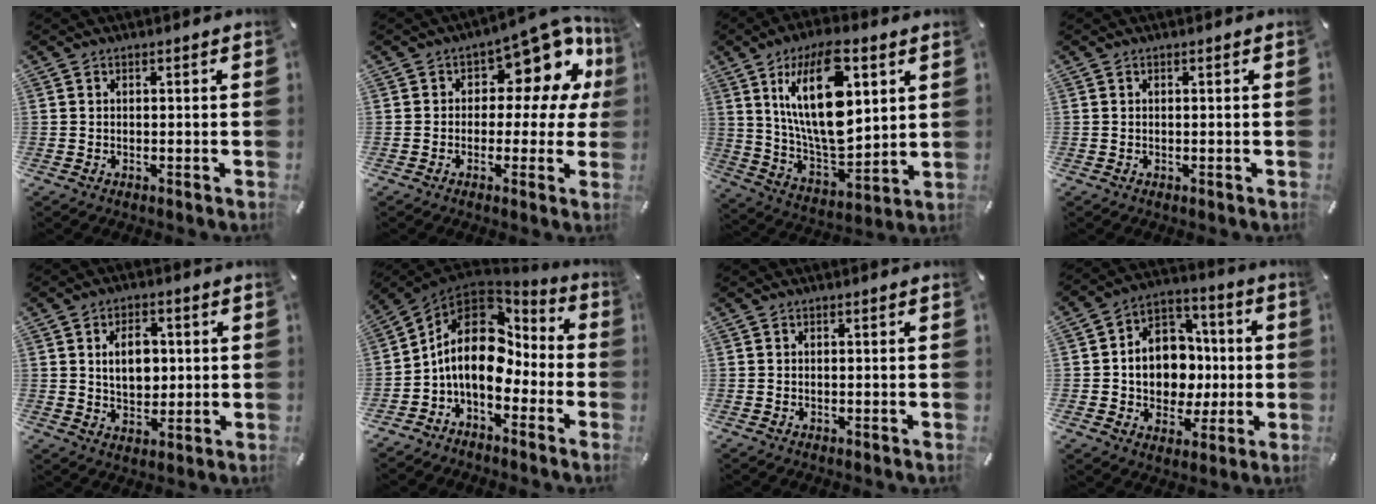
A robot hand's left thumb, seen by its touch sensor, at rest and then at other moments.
{"total": 11.9, "force": [6.7, 6.1, 7.8], "torque": [-0.105, -0.057, 0.116]}
{"total": 22.1, "force": [8.5, 10.4, 17.6], "torque": [-0.338, -0.034, 0.129]}
{"total": 0.0}
{"total": 8.0, "force": [1.3, 5.9, 5.3], "torque": [-0.090, -0.001, 0.017]}
{"total": 15.3, "force": [-0.2, 11.0, 10.6], "torque": [-0.202, 0.002, -0.008]}
{"total": 0.0}
{"total": 13.5, "force": [-1.0, 11.8, 6.5], "torque": [-0.114, 0.010, -0.005]}